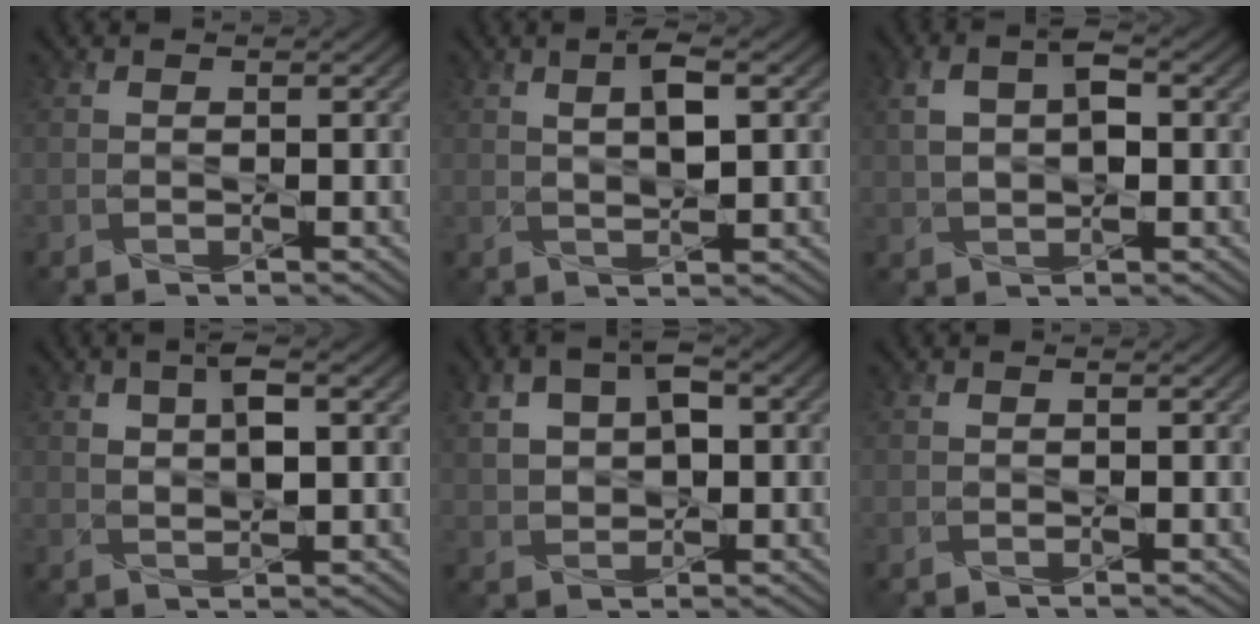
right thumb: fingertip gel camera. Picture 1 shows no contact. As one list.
[{"total": 3.9, "force": [1.2, 1.1, 3.5], "torque": [-0.074, 0.002, 0.024]}, {"total": 5.7, "force": [1.1, 2.9, 4.7], "torque": [-0.103, 0.006, 0.020]}, {"total": 5.0, "force": [1.6, 2.0, 4.3], "torque": [-0.089, 0.003, 0.029]}, {"total": 6.7, "force": [1.8, 4.1, 5.0], "torque": [-0.103, 0.010, 0.029]}, {"total": 0.0}]